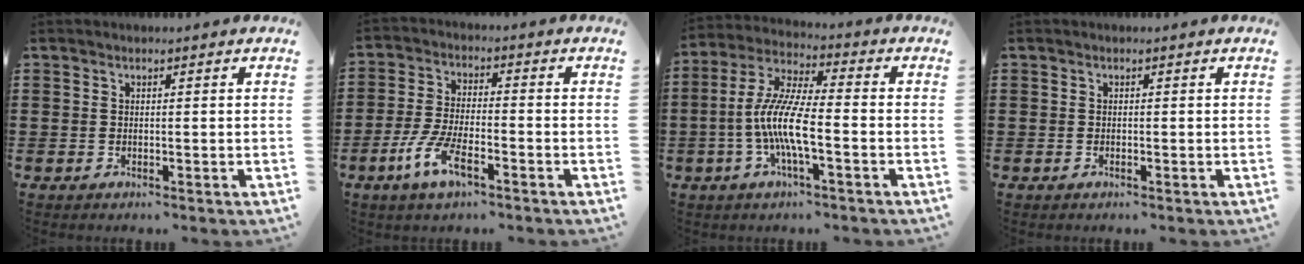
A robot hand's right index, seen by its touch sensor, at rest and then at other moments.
{"total": 6.9, "force": [-3.7, 1.9, 5.5], "torque": [-0.129, -0.012, -0.073]}
{"total": 9.7, "force": [-2.9, 1.8, 9.0], "torque": [-0.208, -0.017, -0.063]}
{"total": 0.0}